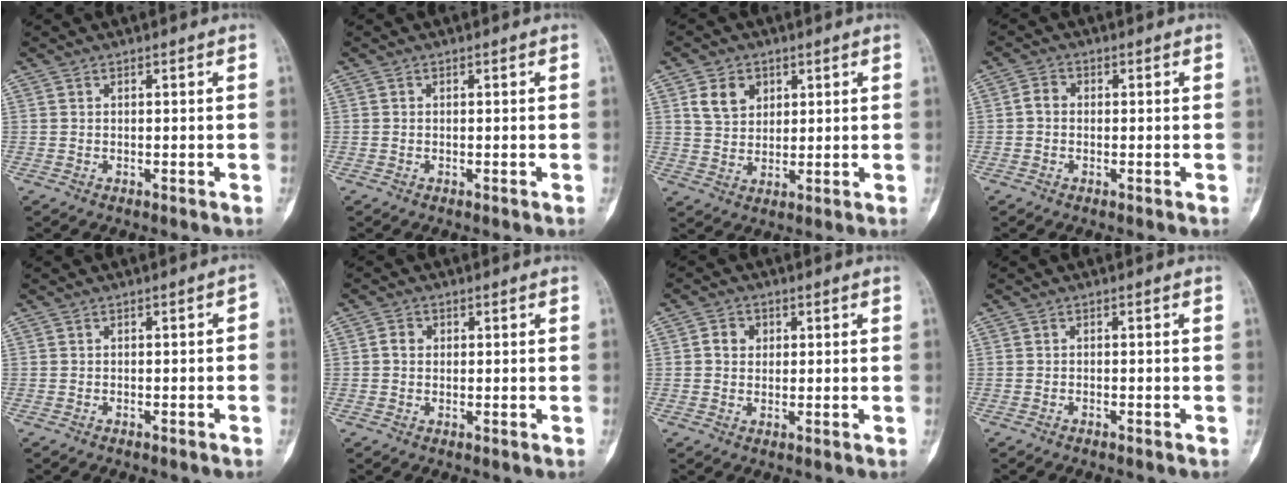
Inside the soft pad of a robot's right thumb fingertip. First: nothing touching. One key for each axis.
{"total": 0.0}
{"total": 6.4, "fx": 2.7, "fy": 4.9, "fz": 3.1, "tx": -0.034, "ty": -0.010, "tz": 0.052}
{"total": 2.2, "fx": -0.2, "fy": 1.8, "fz": 1.3, "tx": -0.018, "ty": 0.007, "tz": -0.012}
{"total": 1.7, "fx": -0.8, "fy": 0.7, "fz": 1.3, "tx": -0.014, "ty": 0.026, "tz": -0.014}
{"total": 1.9, "fx": 0.1, "fy": 1.6, "fz": 0.9, "tx": -0.008, "ty": 0.005, "tz": -0.001}
{"total": 3.0, "fx": 0.6, "fy": 2.7, "fz": 1.3, "tx": -0.005, "ty": 0.003, "tz": 0.007}
{"total": 0.7, "fx": -0.6, "fy": 0.1, "fz": 0.4, "tx": -0.012, "ty": 0.003, "tz": -0.009}